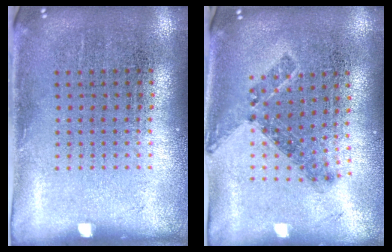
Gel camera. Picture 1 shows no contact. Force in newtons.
{"total": 0.8, "press": 0.7, "slide": 0.5}